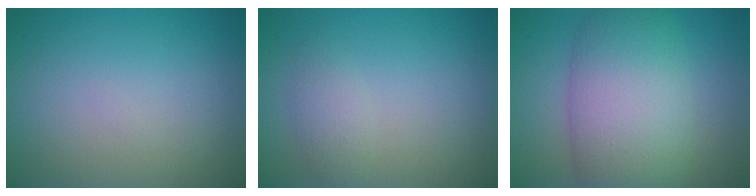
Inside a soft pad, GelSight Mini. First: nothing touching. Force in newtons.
{"total": 1.6, "press": 1.6, "slide": 0.1}
{"total": 10.1, "press": 10.0, "slide": 0.3}